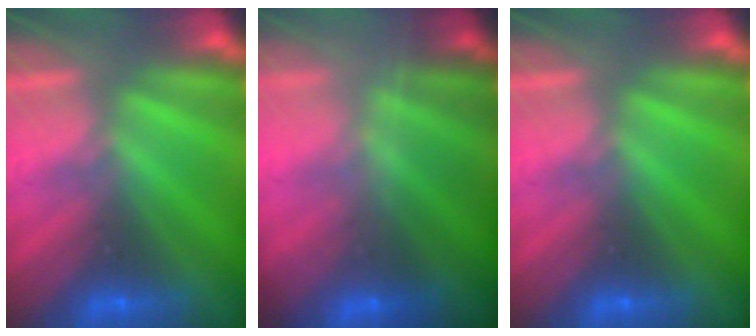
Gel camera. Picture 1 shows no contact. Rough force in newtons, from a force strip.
{"total": 1.8}
{"total": 0.0}